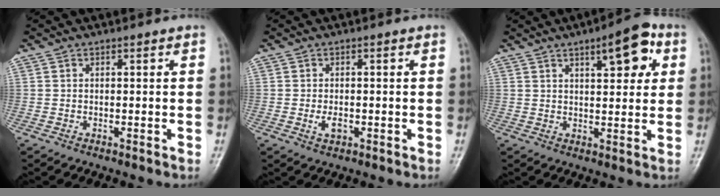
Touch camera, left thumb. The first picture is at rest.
{"total": 2.5, "force": [-0.6, 1.3, 2.0], "torque": [-0.036, 0.001, -0.011]}
{"total": 9.4, "force": [4.1, 3.5, 7.8], "torque": [-0.080, -0.009, 0.051]}